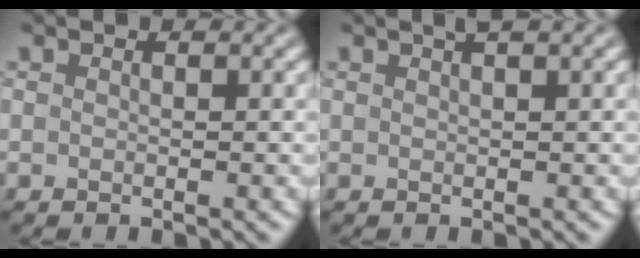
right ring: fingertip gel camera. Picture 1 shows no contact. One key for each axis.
{"total": 1.5, "fx": 0.9, "fy": 0.3, "fz": 1.1, "tx": -0.010, "ty": 0.003, "tz": 0.010}